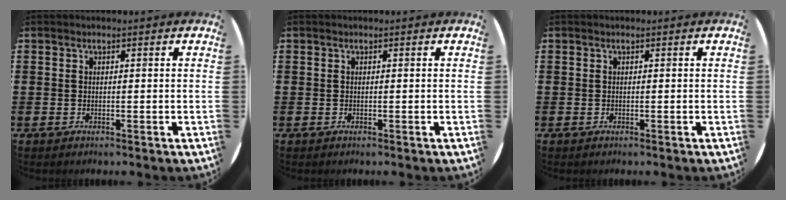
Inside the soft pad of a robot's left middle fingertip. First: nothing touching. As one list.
[{"total": 0.0}, {"total": 0.0}]